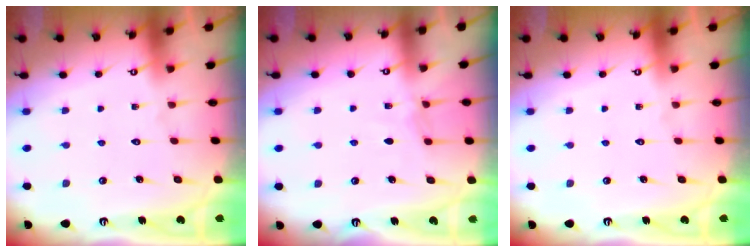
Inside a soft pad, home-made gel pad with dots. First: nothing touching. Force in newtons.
{"total": 5.2, "press": 5.2, "slide": 0.6}
{"total": 0.0}